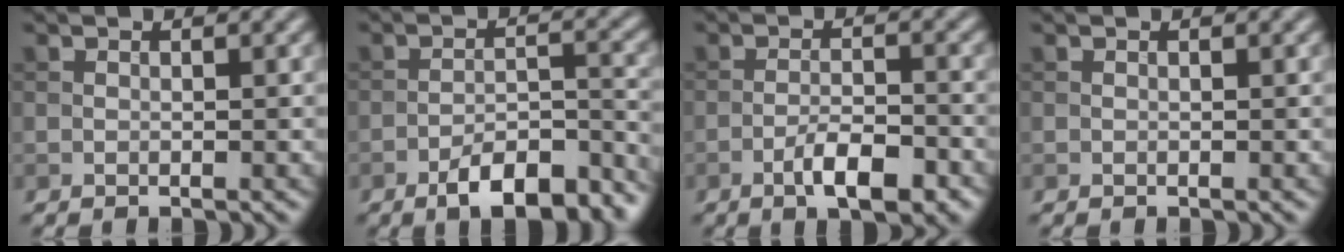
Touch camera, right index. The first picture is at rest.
{"total": 7.7, "force": [-5.4, 2.5, 5.0], "torque": [-0.073, 0.003, -0.088]}
{"total": 4.7, "force": [-2.6, 1.4, 3.6], "torque": [-0.063, 0.002, -0.043]}
{"total": 0.0}